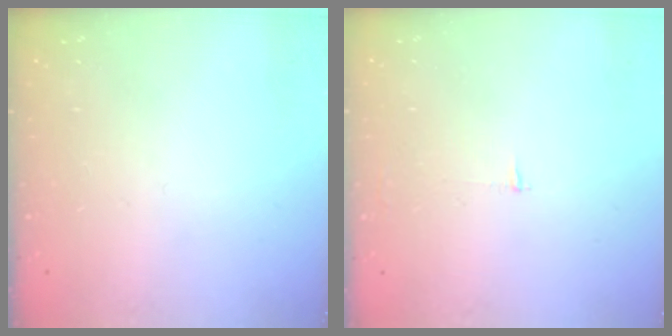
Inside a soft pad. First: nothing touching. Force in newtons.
{"total": 2.5, "press": 2.5, "slide": 0.2}